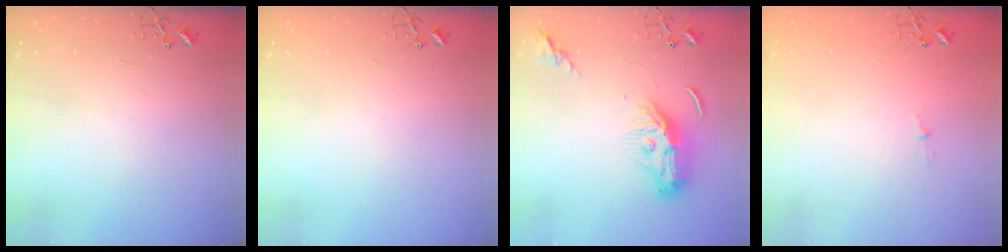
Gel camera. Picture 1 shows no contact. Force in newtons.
{"total": 0.0}
{"total": 11.7, "press": 11.6, "slide": 1.0}
{"total": 2.9, "press": 2.9, "slide": 0.4}